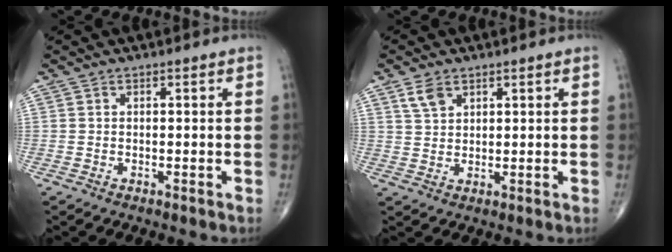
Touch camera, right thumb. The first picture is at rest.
{"total": 3.7, "force": [2.2, 2.2, 2.0], "torque": [-0.032, -0.007, 0.049]}